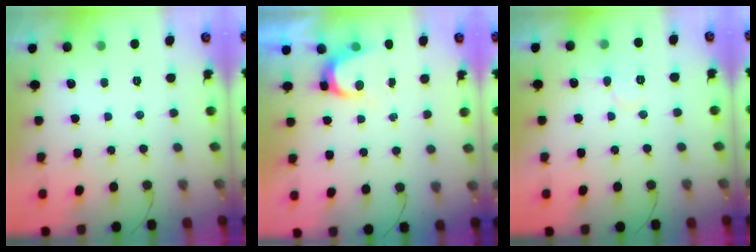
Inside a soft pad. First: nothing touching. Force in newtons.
{"total": 3.5, "press": 3.5, "slide": 0.3}
{"total": 6.2, "press": 6.1, "slide": 0.6}